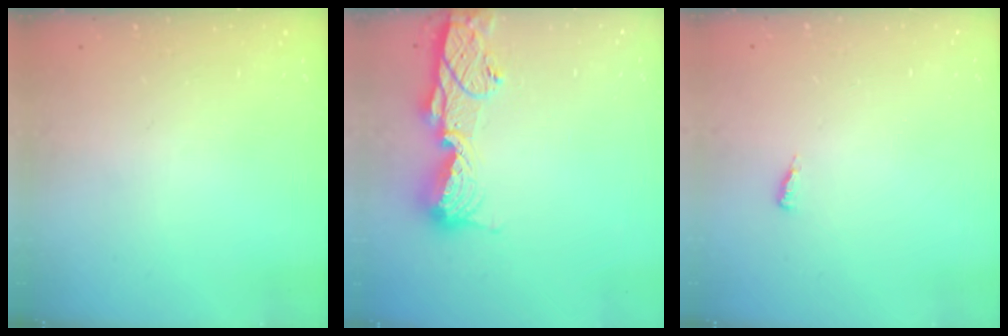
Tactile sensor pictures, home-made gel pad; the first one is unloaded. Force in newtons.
{"total": 12.9, "press": 12.9, "slide": 1.2}
{"total": 3.7, "press": 3.7, "slide": 0.5}